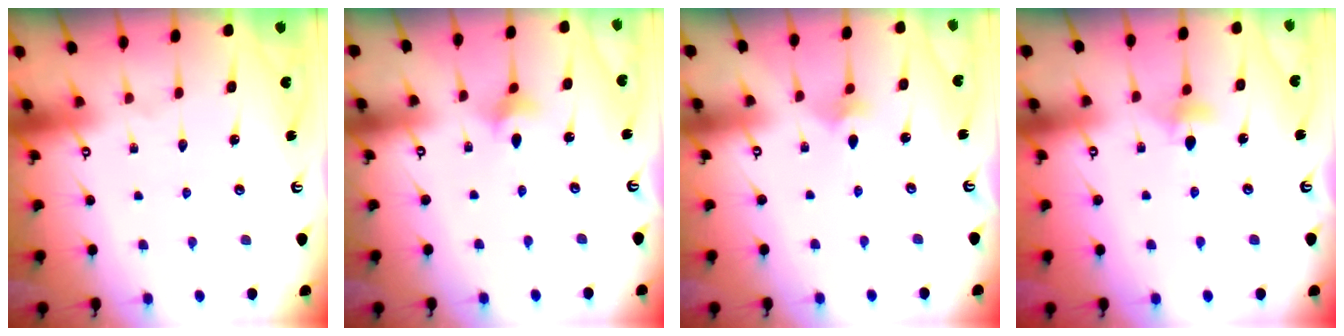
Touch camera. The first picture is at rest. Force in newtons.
{"total": 2.8, "press": 2.7, "slide": 0.7}
{"total": 2.5, "press": 2.4, "slide": 0.6}
{"total": 4.6, "press": 4.4, "slide": 1.0}